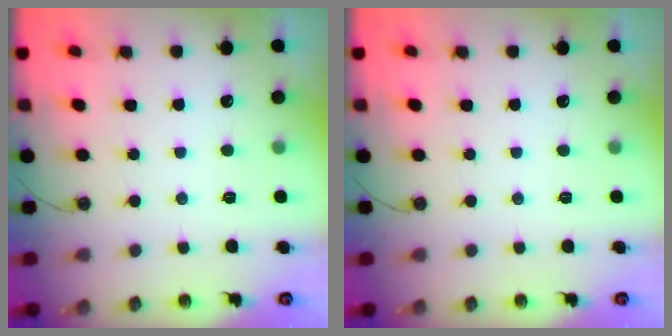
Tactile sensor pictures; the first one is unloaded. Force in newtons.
{"total": 0.0}